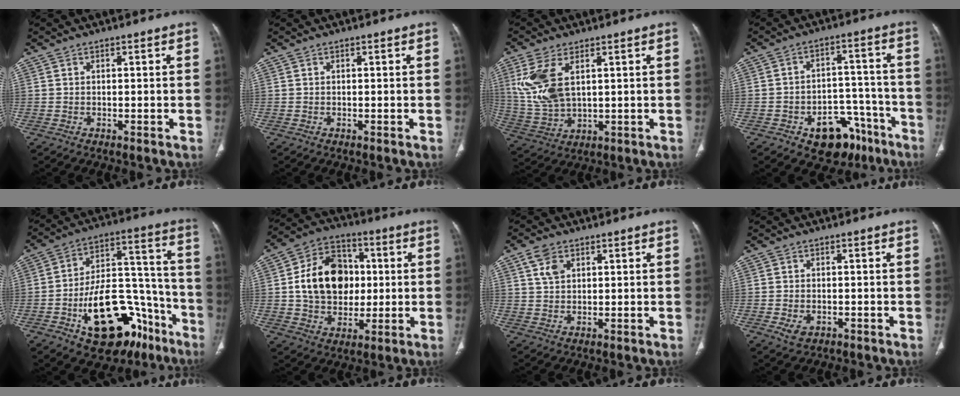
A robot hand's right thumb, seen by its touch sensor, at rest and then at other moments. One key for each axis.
{"total": 0.0}
{"total": 11.2, "fx": 3.8, "fy": 5.8, "fz": 8.8, "tx": -0.199, "ty": -0.010, "tz": 0.088}
{"total": 13.1, "fx": -7.8, "fy": 8.2, "fz": 6.6, "tx": -0.045, "ty": 0.073, "tz": -0.104}
{"total": 25.1, "fx": -11.7, "fy": 14.0, "fz": 17.3, "tx": -0.239, "ty": 0.086, "tz": -0.166}
{"total": 17.0, "fx": 1.5, "fy": 13.1, "fz": 10.8, "tx": -0.143, "ty": 0.016, "tz": 0.027}
{"total": 4.4, "fx": 2.1, "fy": 2.9, "fz": 2.7, "tx": -0.043, "ty": -0.004, "tz": 0.045}
{"total": 2.9, "fx": -1.1, "fy": 2.0, "fz": 1.8, "tx": -0.032, "ty": 0.003, "tz": -0.011}